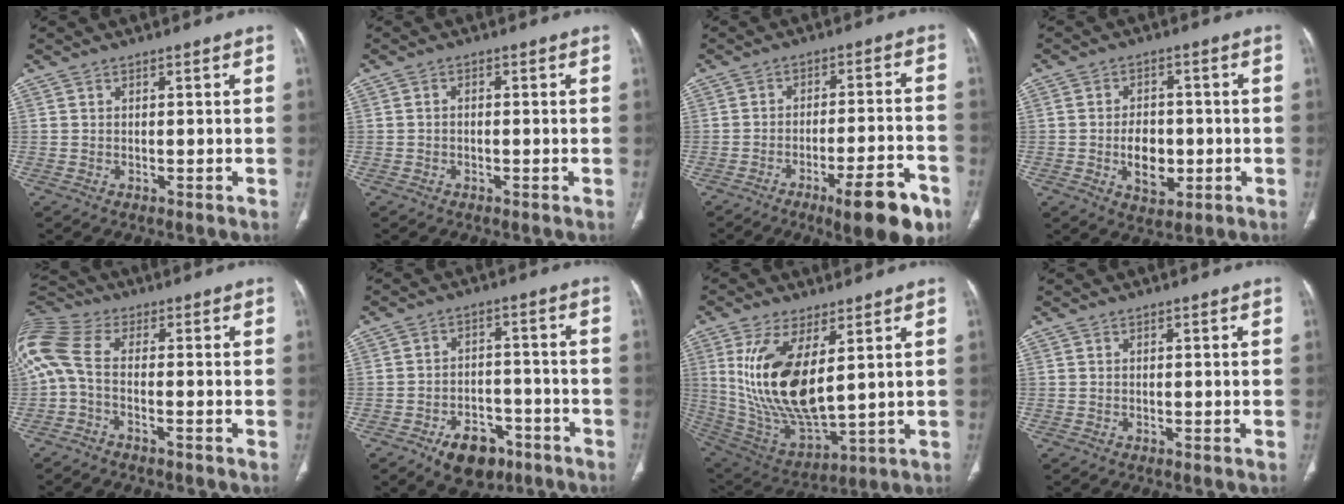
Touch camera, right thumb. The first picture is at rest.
{"total": 0.9, "force": [-0.3, 0.7, 0.6], "torque": [-0.008, 0.003, -0.007]}
{"total": 12.7, "force": [-7.4, 3.1, 9.8], "torque": [-0.128, 0.040, -0.102]}
{"total": 7.8, "force": [-1.5, 5.3, 5.5], "torque": [-0.063, 0.006, -0.018]}
{"total": 11.4, "force": [-2.6, 6.3, 9.1], "torque": [-0.232, 0.041, -0.052]}
{"total": 9.8, "force": [-5.7, 6.2, 5.0], "torque": [-0.047, 0.036, -0.082]}
{"total": 18.1, "force": [4.6, 7.6, 15.8], "torque": [-0.309, -0.028, 0.111]}
{"total": 0.0}